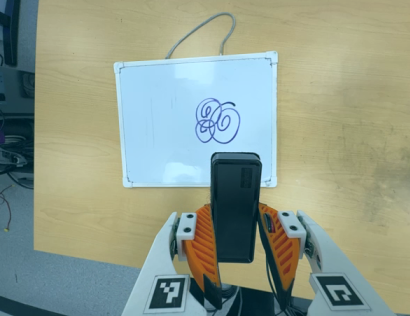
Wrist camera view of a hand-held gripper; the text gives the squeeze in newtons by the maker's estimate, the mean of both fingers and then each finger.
{"total": 4.4, "left": 2.8, "right": 6.1}